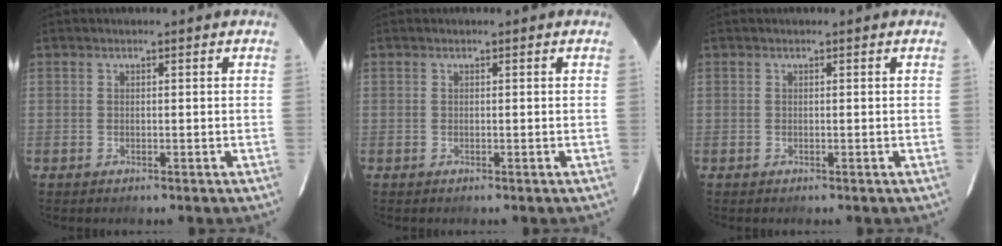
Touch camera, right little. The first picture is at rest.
{"total": 0.0}
{"total": 0.0}